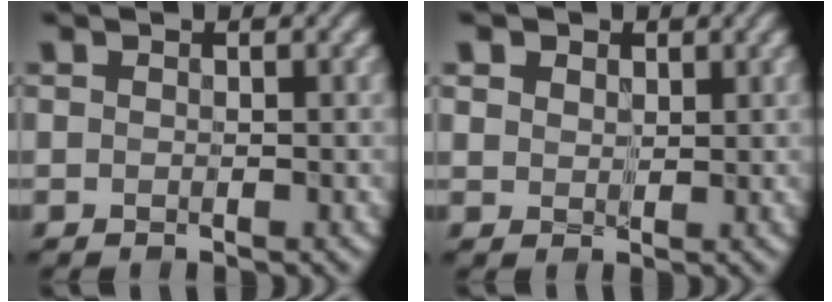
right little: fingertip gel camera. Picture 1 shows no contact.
{"total": 2.1, "force": [1.2, 1.6, 0.8], "torque": [-0.028, -0.003, 0.023]}